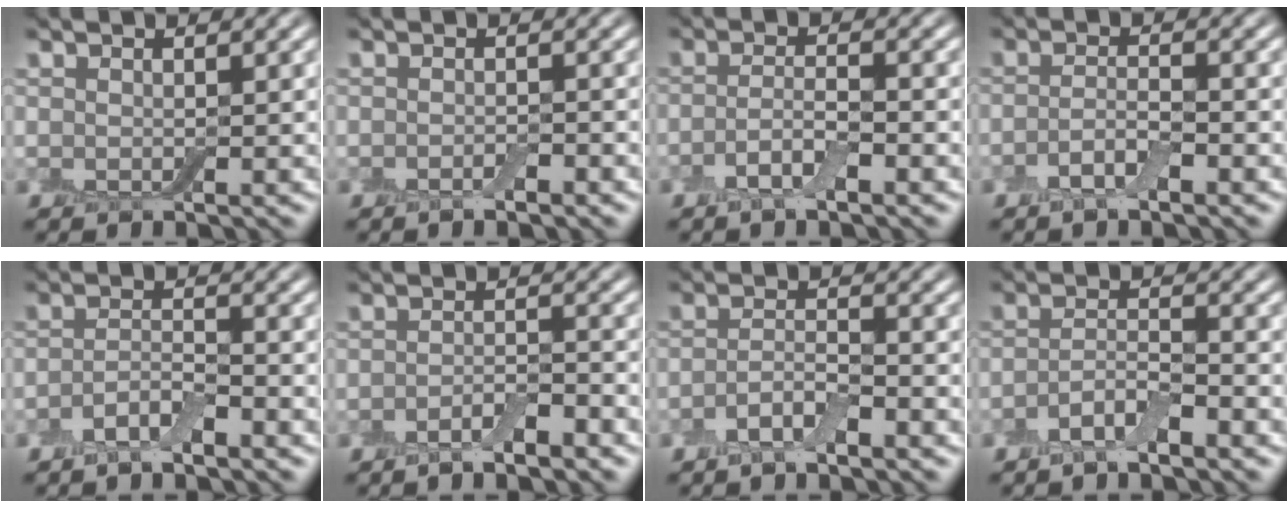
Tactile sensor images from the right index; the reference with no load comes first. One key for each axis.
{"total": 1.1, "fx": -0.7, "fy": 0.2, "fz": 0.9, "tx": -0.015, "ty": -0.003, "tz": -0.012}
{"total": 2.6, "fx": -1.3, "fy": 0.7, "fz": 2.1, "tx": -0.043, "ty": 0.005, "tz": -0.032}
{"total": 2.3, "fx": -1.2, "fy": 0.6, "fz": 1.8, "tx": -0.037, "ty": 0.004, "tz": -0.029}
{"total": 2.5, "fx": -1.6, "fy": 0.7, "fz": 1.8, "tx": -0.036, "ty": 0.005, "tz": -0.036}
{"total": 2.3, "fx": -1.6, "fy": 0.4, "fz": 1.6, "tx": -0.028, "ty": 0.003, "tz": -0.032}
{"total": 2.5, "fx": -1.5, "fy": 0.7, "fz": 1.9, "tx": -0.041, "ty": 0.005, "tz": -0.036}
{"total": 2.8, "fx": -1.8, "fy": 0.7, "fz": 2.0, "tx": -0.041, "ty": 0.004, "tz": -0.042}